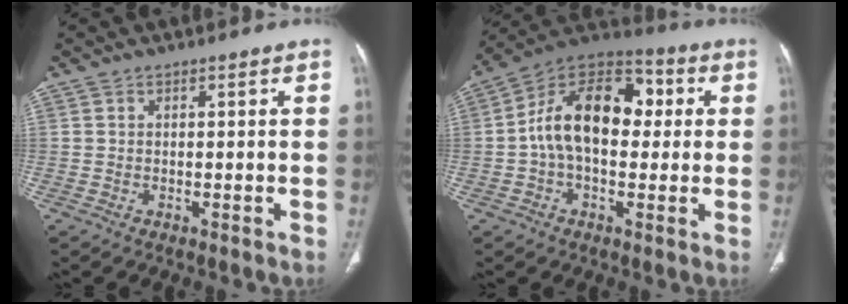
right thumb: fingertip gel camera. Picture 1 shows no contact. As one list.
[{"total": 17.3, "force": [1.4, 10.8, 13.4], "torque": [-0.197, 0.042, 0.014]}]